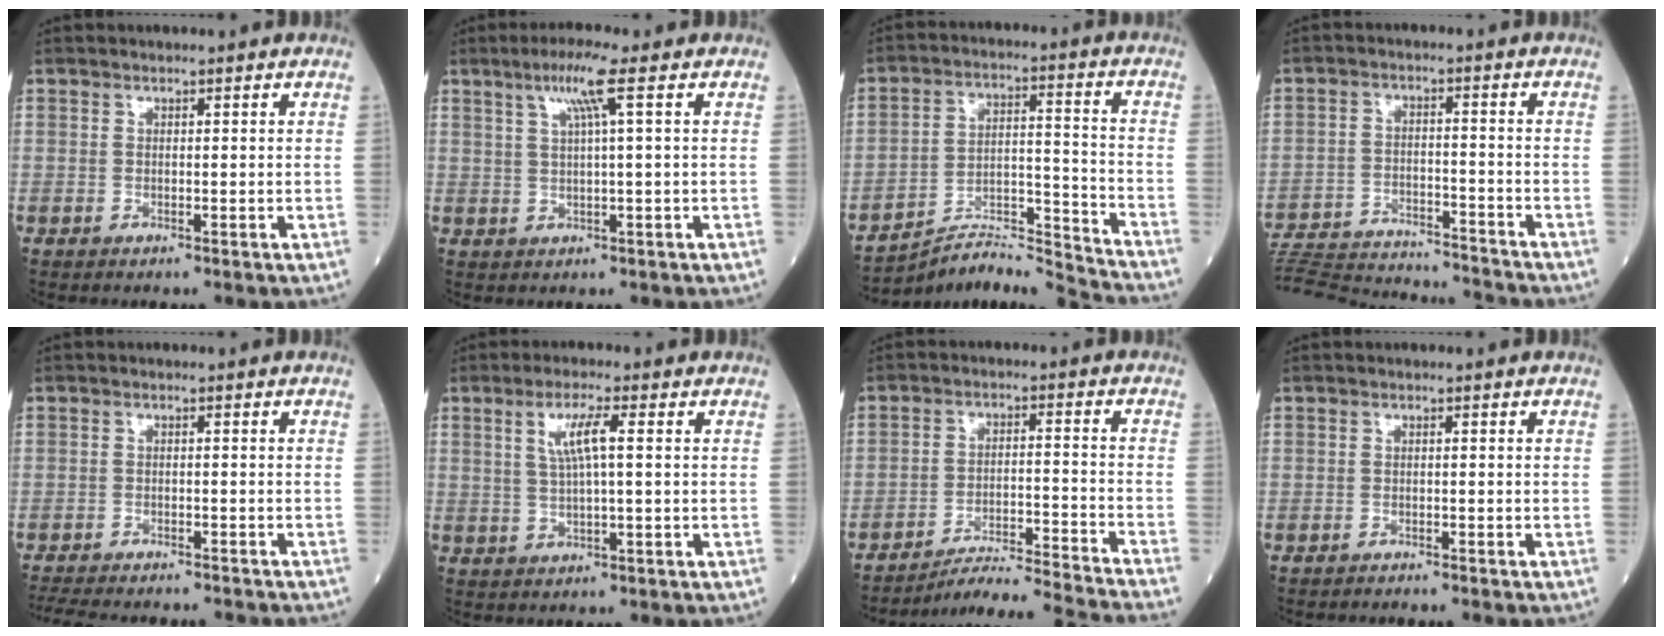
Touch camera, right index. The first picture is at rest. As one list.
[{"total": 5.0, "force": [2.2, -0.9, 4.5], "torque": [-0.089, 0.008, 0.040]}, {"total": 12.8, "force": [-12.5, -2.3, 1.3], "torque": [-0.019, 0.028, -0.217]}, {"total": 20.7, "force": [-19.9, 1.4, 5.7], "torque": [-0.131, -0.019, -0.293]}, {"total": 14.1, "force": [-12.9, 2.6, 5.1], "torque": [-0.108, -0.016, -0.173]}, {"total": 5.1, "force": [1.3, 0.3, 4.9], "torque": [-0.097, 0.004, 0.027]}, {"total": 14.8, "force": [-13.9, -3.1, 4.0], "torque": [-0.042, -0.017, -0.215]}, {"total": 2.6, "force": [-2.4, 0.0, 0.9], "torque": [-0.015, -0.002, -0.030]}]